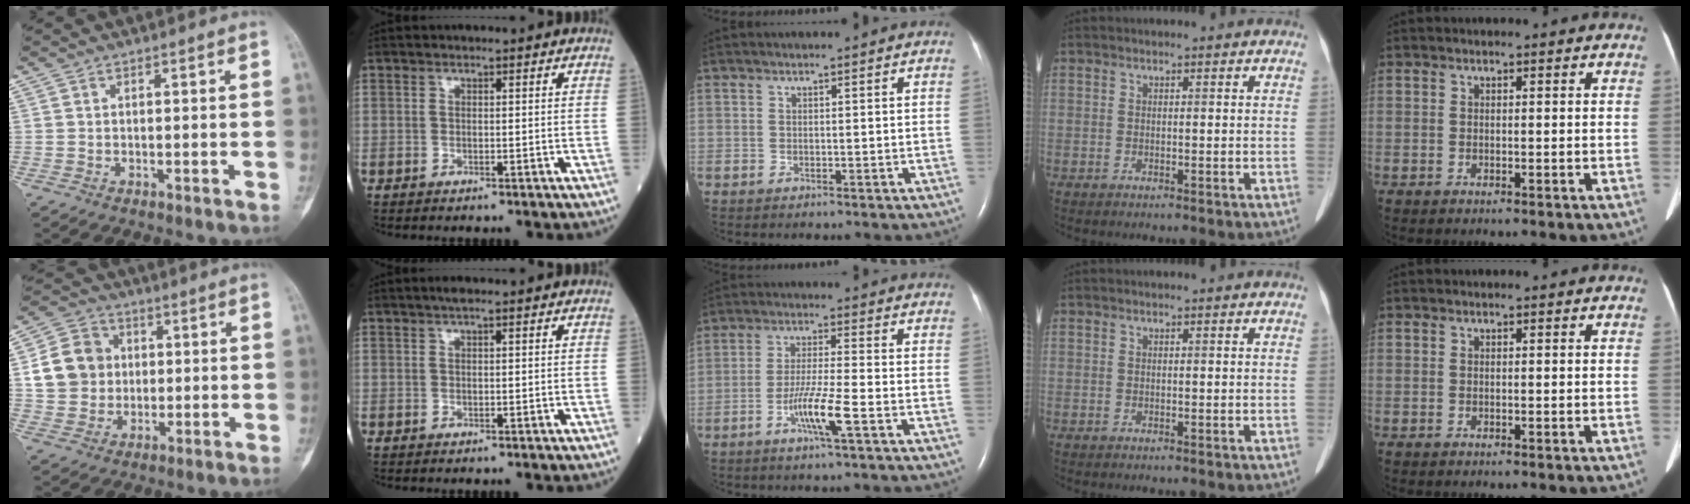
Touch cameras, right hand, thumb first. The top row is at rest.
{"thumb": {"total": 11.3, "force": [1.3, 10.2, 4.8], "torque": [-0.064, 0.009, 0.023]}, "index": {"total": 1.2, "force": [0.7, 0.0, 0.9], "torque": [-0.019, 0.011, 0.011]}, "middle": {"total": 6.4, "force": [-2.9, -0.7, 5.7], "torque": [-0.112, -0.011, -0.058]}}